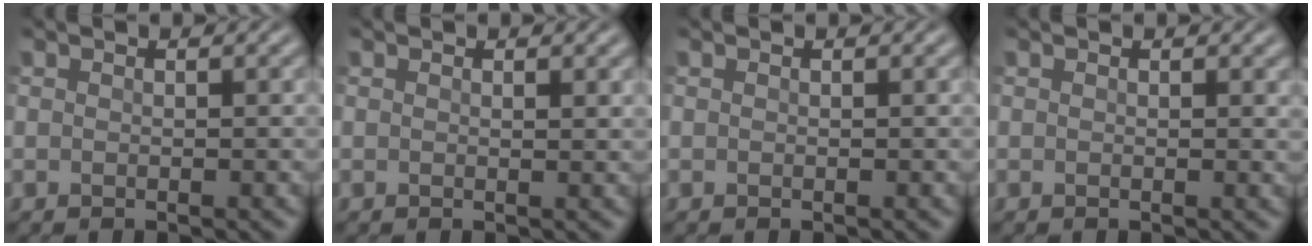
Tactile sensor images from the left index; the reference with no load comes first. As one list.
[{"total": 0.6, "force": [0.4, 0.1, 0.4], "torque": [-0.003, 0.000, 0.007]}, {"total": 0.0}, {"total": 0.6, "force": [0.4, 0.1, 0.4], "torque": [-0.003, 0.000, 0.008]}]